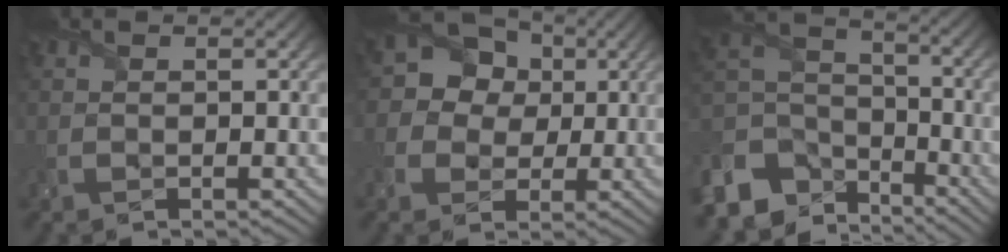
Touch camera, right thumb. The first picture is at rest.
{"total": 8.9, "force": [1.8, 8.0, 3.2], "torque": [-0.086, 0.029, 0.017]}
{"total": 11.8, "force": [-7.7, 7.7, 4.5], "torque": [-0.151, -0.030, -0.142]}